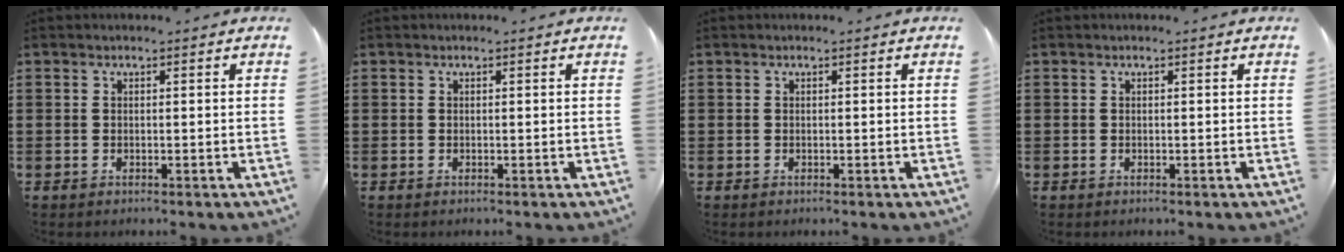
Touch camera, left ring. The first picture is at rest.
{"total": 0.0}
{"total": 0.0}
{"total": 0.0}